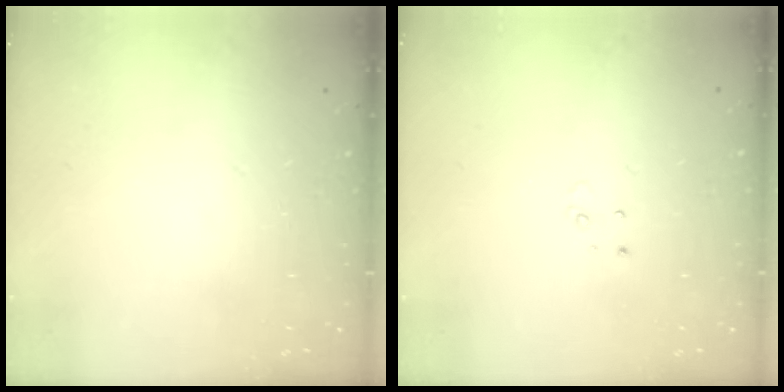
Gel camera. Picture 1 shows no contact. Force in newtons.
{"total": 2.5, "press": 2.5, "slide": 0.2}